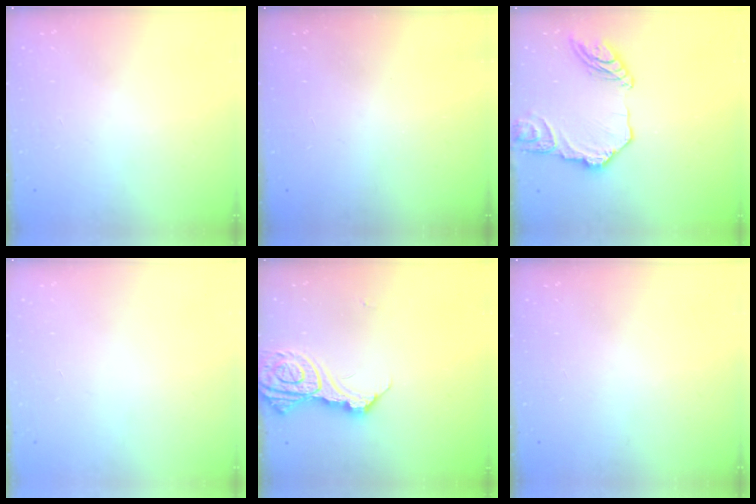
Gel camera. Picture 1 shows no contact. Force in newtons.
{"total": 0.0}
{"total": 15.3, "press": 15.2, "slide": 1.4}
{"total": 0.0}
{"total": 15.1, "press": 15.0, "slide": 1.7}
{"total": 0.0}